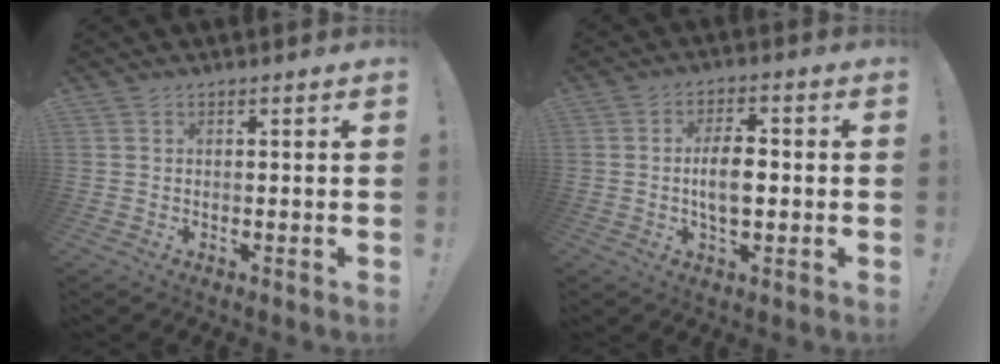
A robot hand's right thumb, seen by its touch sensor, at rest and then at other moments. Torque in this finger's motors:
{"motor_torque": [-0.26, 0.32, -0.11, 0.29, 0.04]}